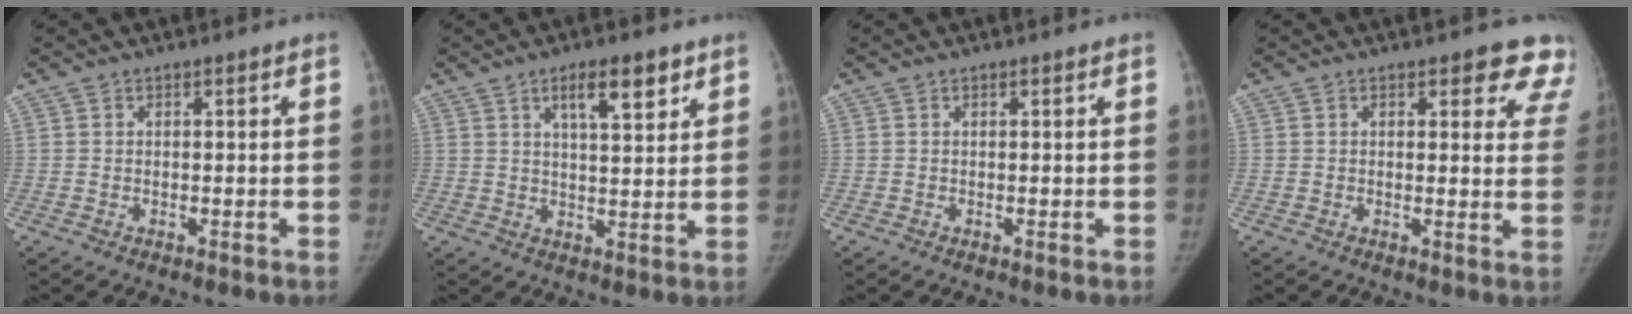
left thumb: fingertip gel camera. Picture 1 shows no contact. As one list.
[{"total": 7.9, "force": [4.5, 2.6, 5.9], "torque": [-0.076, -0.024, 0.070]}, {"total": 0.0}, {"total": 8.7, "force": [6.8, 3.8, 3.9], "torque": [0.008, -0.030, 0.054]}]